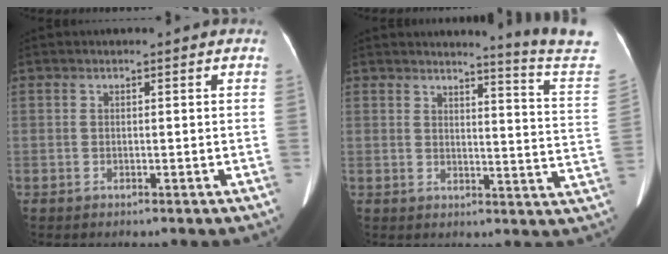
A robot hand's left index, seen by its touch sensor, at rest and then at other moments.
{"total": 11.6, "force": [10.9, -3.3, 1.8], "torque": [-0.031, -0.117, 0.115]}